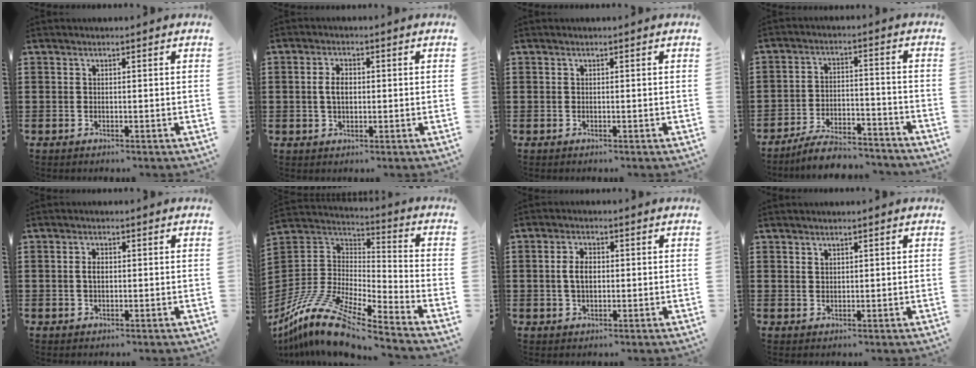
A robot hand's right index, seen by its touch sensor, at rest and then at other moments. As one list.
[{"total": 3.2, "force": [0.1, 1.8, 2.7], "torque": [-0.054, 0.006, 0.002]}, {"total": 0.0}, {"total": 6.4, "force": [-6.1, 0.7, 1.9], "torque": [-0.033, 0.010, -0.115]}, {"total": 1.9, "force": [0.1, 1.0, 1.6], "torque": [-0.033, 0.005, 0.001]}, {"total": 13.5, "force": [-10.7, 2.8, 7.8], "torque": [-0.184, 0.009, -0.214]}, {"total": 3.6, "force": [0.1, 2.0, 3.0], "torque": [-0.068, 0.004, -0.001]}, {"total": 1.3, "force": [1.0, 0.7, 0.2], "torque": [-0.004, 0.002, 0.020]}]